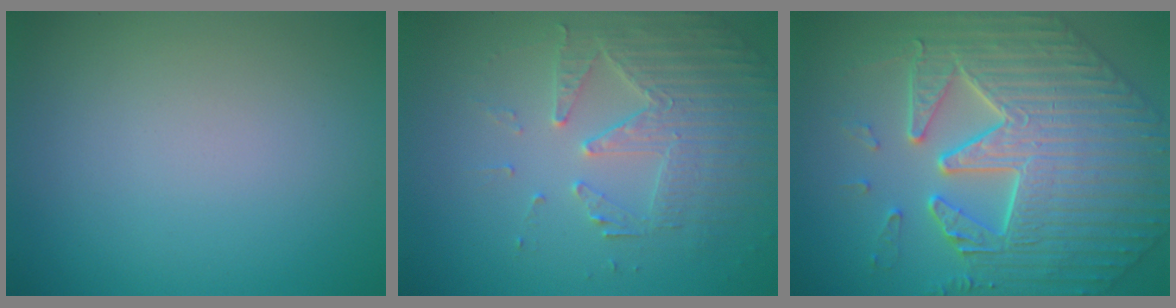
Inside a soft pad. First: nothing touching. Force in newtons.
{"total": 3.9, "press": 3.7, "slide": 1.4}
{"total": 8.5, "press": 7.1, "slide": 4.7}